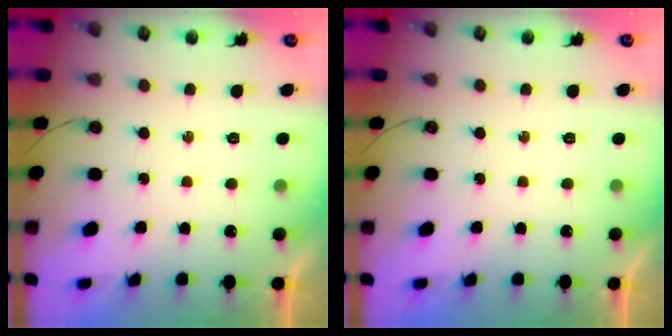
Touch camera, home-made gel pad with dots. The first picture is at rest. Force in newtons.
{"total": 0.0}